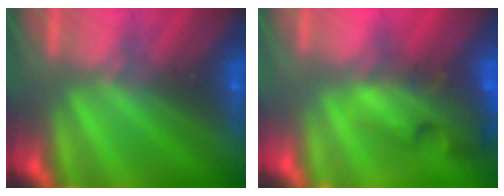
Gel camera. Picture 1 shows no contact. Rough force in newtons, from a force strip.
{"total": 8.4}